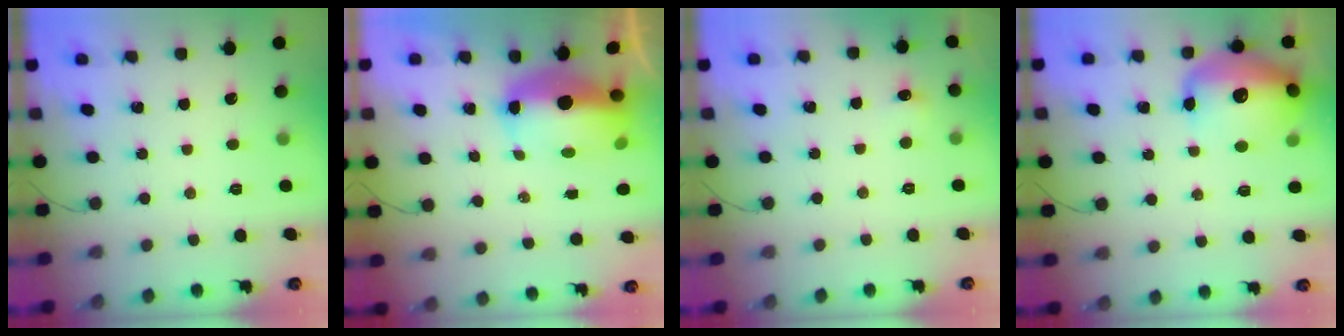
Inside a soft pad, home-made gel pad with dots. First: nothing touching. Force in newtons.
{"total": 11.2, "press": 11.0, "slide": 1.9}
{"total": 3.9, "press": 3.7, "slide": 1.1}
{"total": 17.0, "press": 16.3, "slide": 4.7}